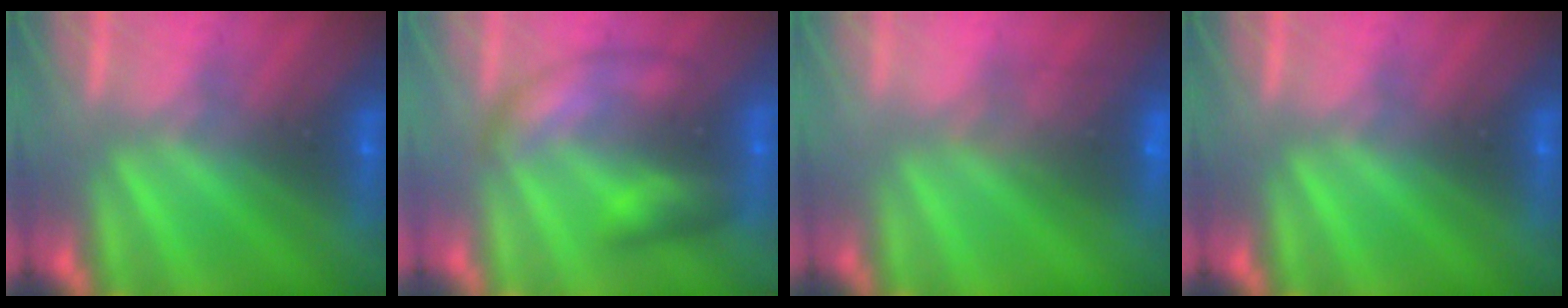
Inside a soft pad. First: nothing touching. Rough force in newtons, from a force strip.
{"total": 2.6}
{"total": 7.8}
{"total": 0.0}